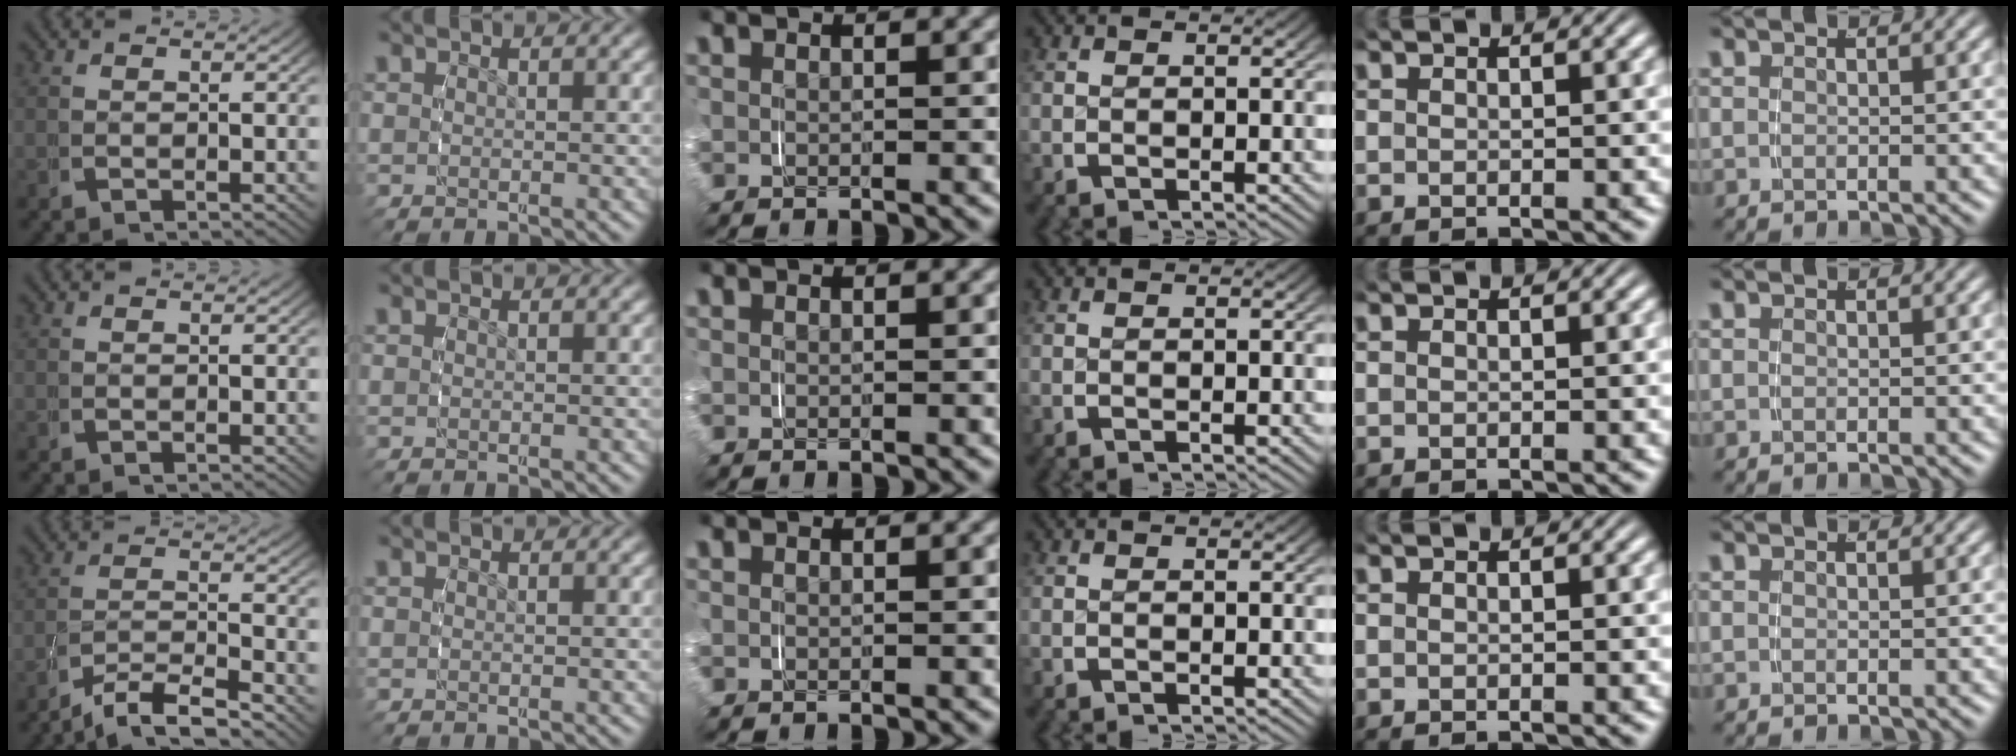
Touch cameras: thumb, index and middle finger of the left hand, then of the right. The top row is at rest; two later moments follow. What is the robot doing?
{"motion": "grasp_and_lifting", "object": "measuring cup"}